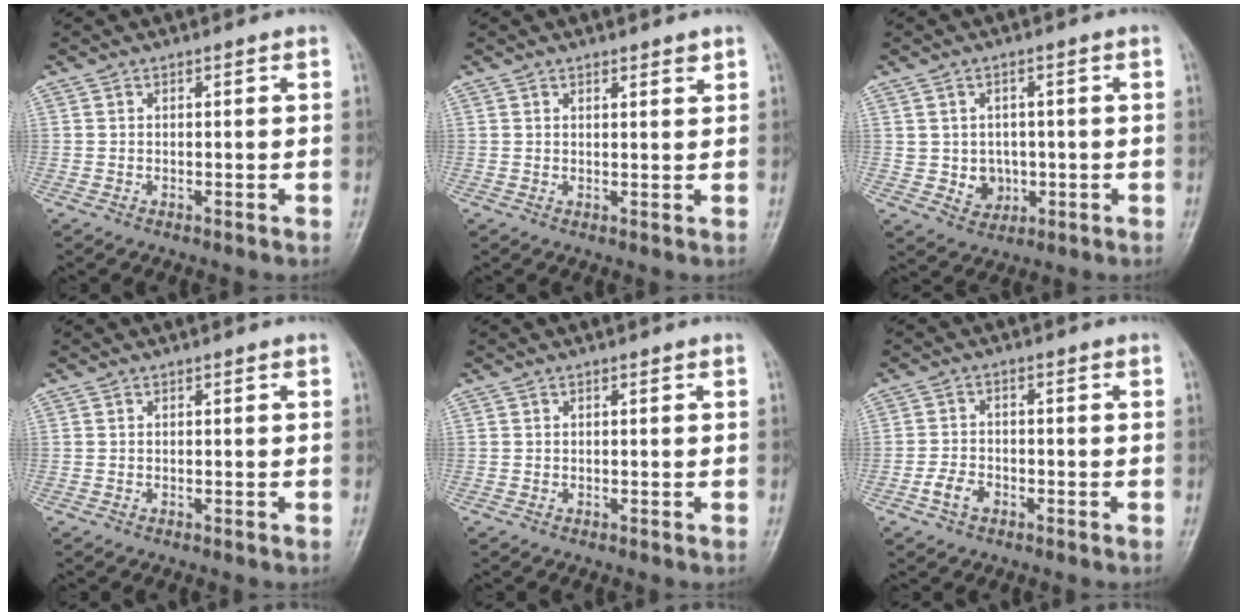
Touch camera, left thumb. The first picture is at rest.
{"total": 1.9, "force": [1.4, 0.6, 1.2], "torque": [-0.008, -0.008, 0.019]}
{"total": 5.0, "force": [-0.4, 4.5, 2.3], "torque": [-0.010, 0.003, 0.003]}
{"total": 0.0}
{"total": 0.0}
{"total": 3.7, "force": [-1.9, 2.4, 2.1], "torque": [-0.036, 0.014, -0.037]}